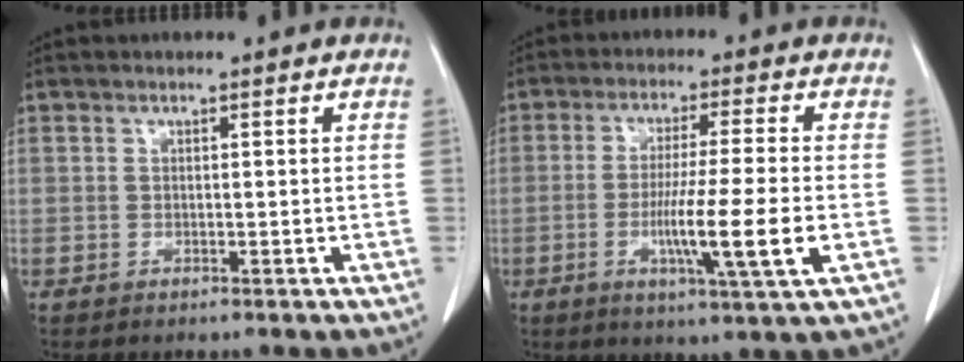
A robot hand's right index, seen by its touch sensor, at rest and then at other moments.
{"total": 10.9, "force": [-2.7, -0.7, 10.5], "torque": [-0.184, -0.022, -0.051]}